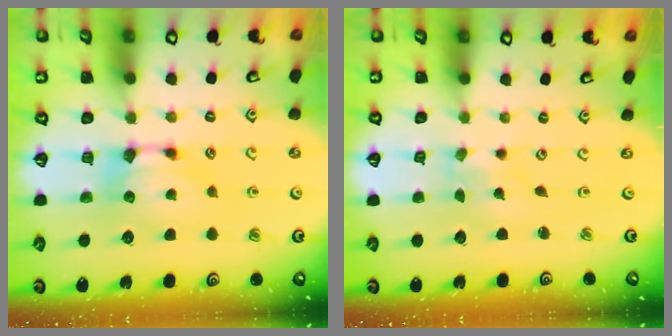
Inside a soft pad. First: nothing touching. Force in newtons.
{"total": 5.0, "press": 4.9, "slide": 0.7}